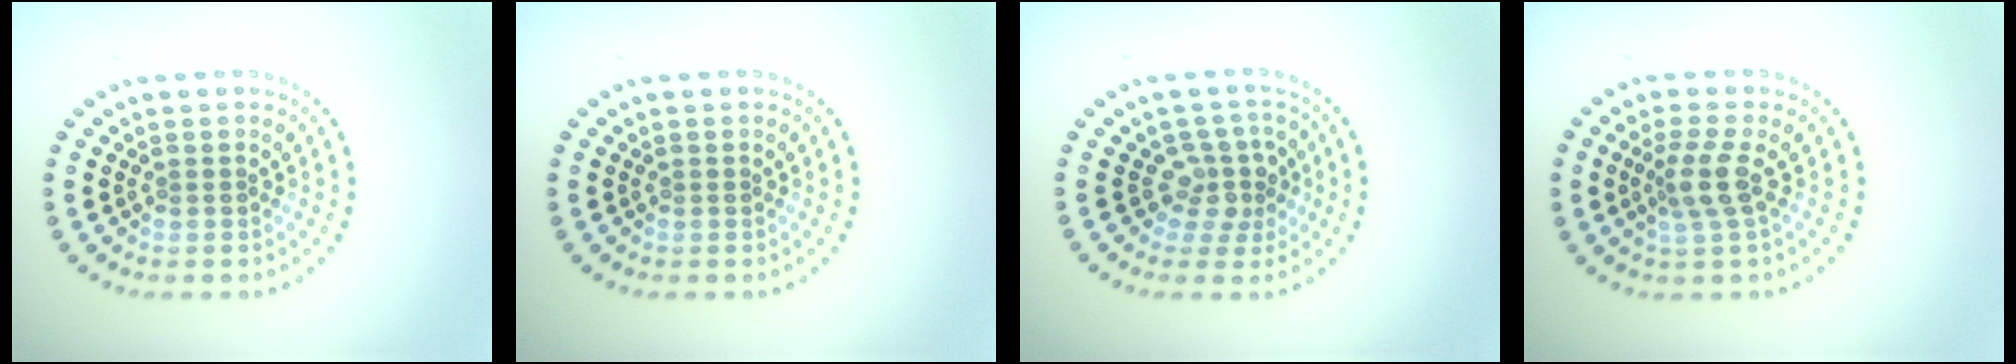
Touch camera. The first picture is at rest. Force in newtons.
{"total": 0.0}
{"total": 2.9, "press": 2.1, "slide": 2.0}
{"total": 2.7, "press": 2.2, "slide": 1.7}